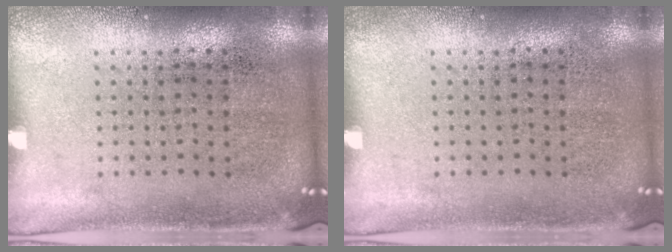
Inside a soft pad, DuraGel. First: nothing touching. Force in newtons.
{"total": 0.0}